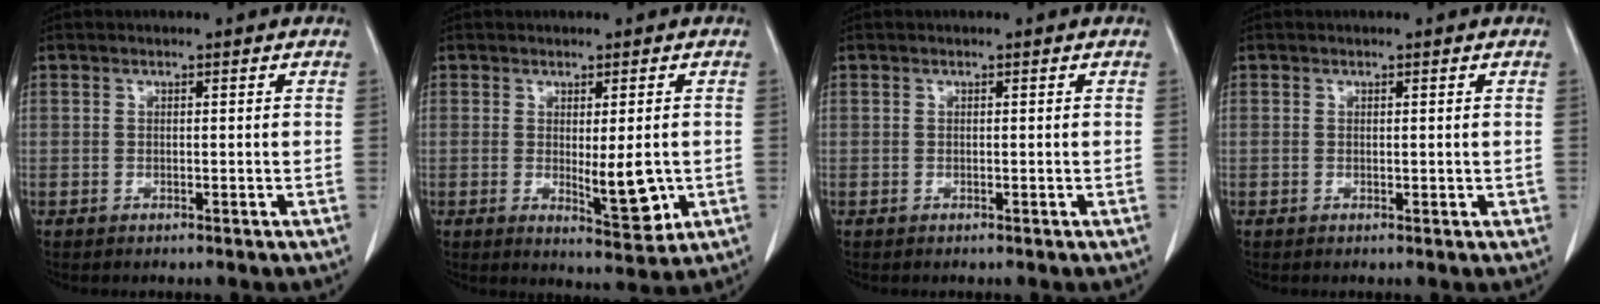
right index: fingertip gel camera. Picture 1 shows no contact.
{"total": 6.3, "force": [-0.6, 1.7, 6.0], "torque": [-0.080, -0.014, -0.002]}
{"total": 0.0}
{"total": 0.6, "force": [0.2, 0.4, 0.5], "torque": [-0.005, 0.002, 0.006]}